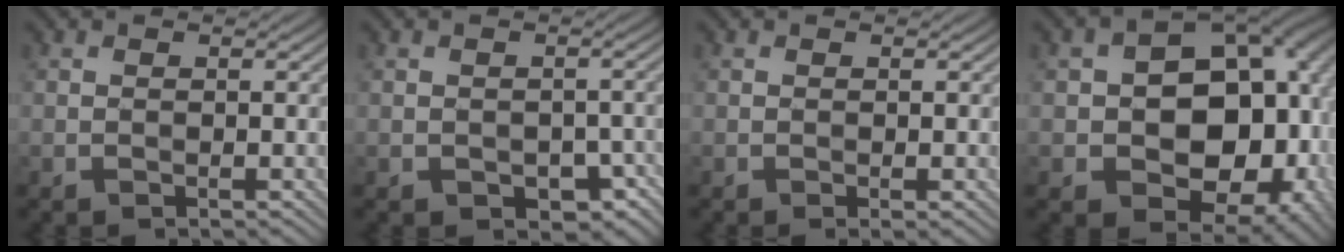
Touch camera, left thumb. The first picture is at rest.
{"total": 3.9, "force": [-1.7, 2.9, 1.9], "torque": [-0.033, -0.017, -0.015]}
{"total": 0.7, "force": [0.0, 0.1, 0.7], "torque": [-0.018, -0.002, -0.001]}
{"total": 17.7, "force": [-0.9, 12.8, 12.2], "torque": [-0.141, -0.029, 0.009]}